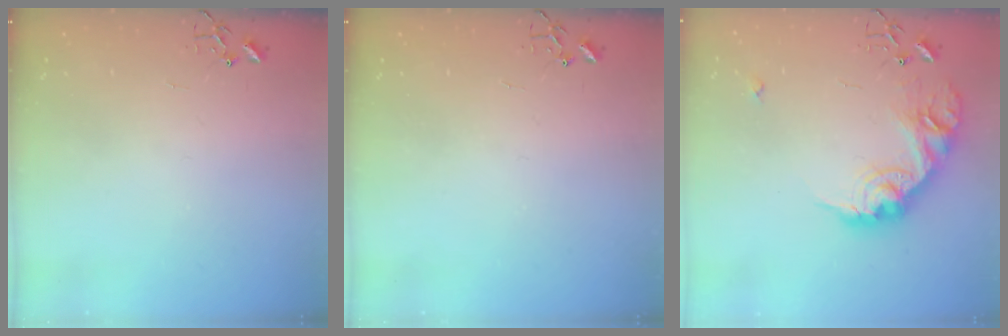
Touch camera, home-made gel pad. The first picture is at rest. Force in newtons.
{"total": 0.0}
{"total": 18.9, "press": 18.8, "slide": 0.9}